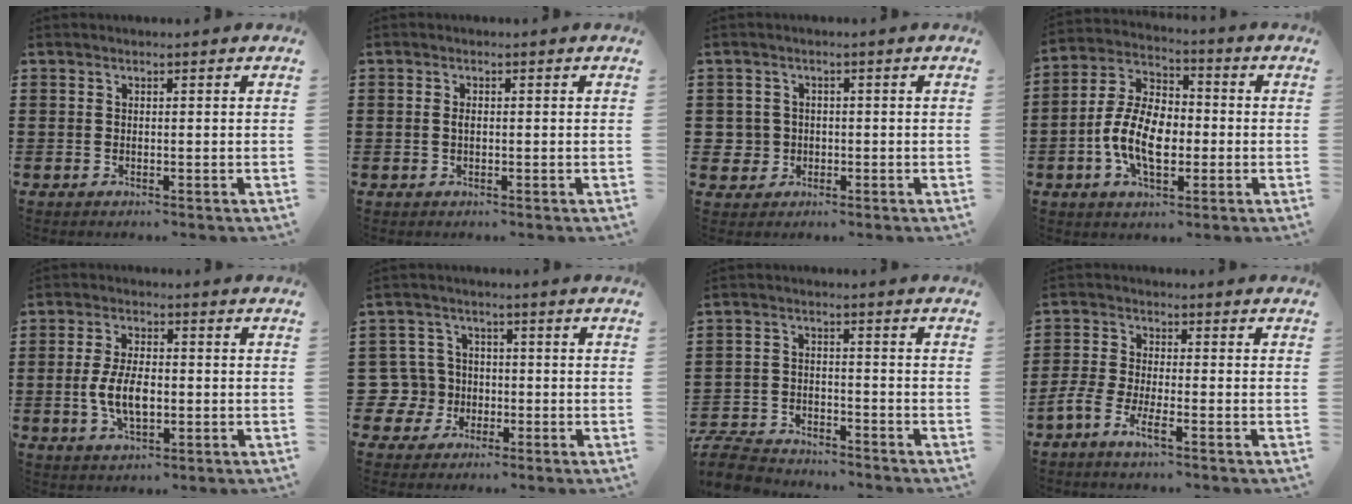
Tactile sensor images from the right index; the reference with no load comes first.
{"total": 1.1, "force": [0.0, 0.3, 1.0], "torque": [-0.023, -0.002, 0.001]}
{"total": 2.9, "force": [-0.6, 2.8, 0.5], "torque": [-0.030, 0.003, -0.017]}
{"total": 9.9, "force": [-2.2, 5.9, 7.7], "torque": [-0.178, 0.005, -0.045]}
{"total": 7.0, "force": [-1.0, 3.4, 6.0], "torque": [-0.128, 0.000, -0.021]}
{"total": 6.5, "force": [-1.2, 6.1, 1.6], "torque": [-0.082, 0.007, -0.027]}
{"total": 6.1, "force": [-5.8, 1.4, 1.1], "torque": [-0.040, 0.006, -0.121]}
{"total": 3.7, "force": [-2.5, 0.7, 2.6], "torque": [-0.077, -0.007, -0.056]}